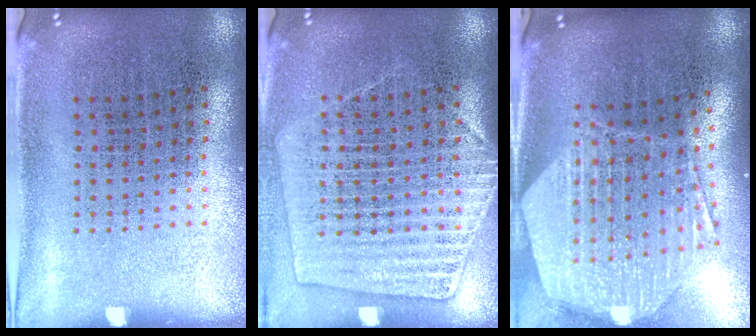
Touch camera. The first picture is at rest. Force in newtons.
{"total": 1.3, "press": 1.2, "slide": 0.5}
{"total": 2.9, "press": 2.3, "slide": 1.8}